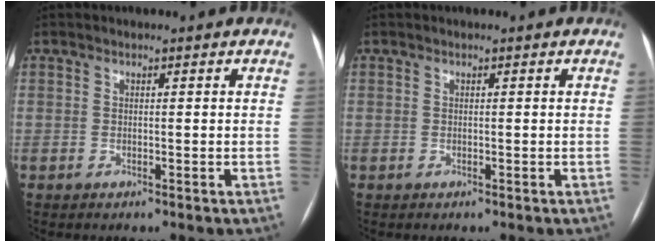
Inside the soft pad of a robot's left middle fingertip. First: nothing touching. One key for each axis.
{"total": 0.0}